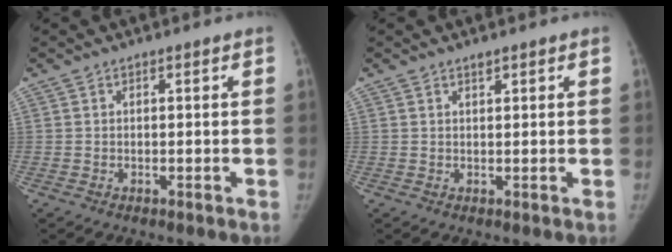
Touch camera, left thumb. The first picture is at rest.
{"total": 1.0, "force": [0.8, 0.3, 0.5], "torque": [-0.005, -0.006, 0.014]}